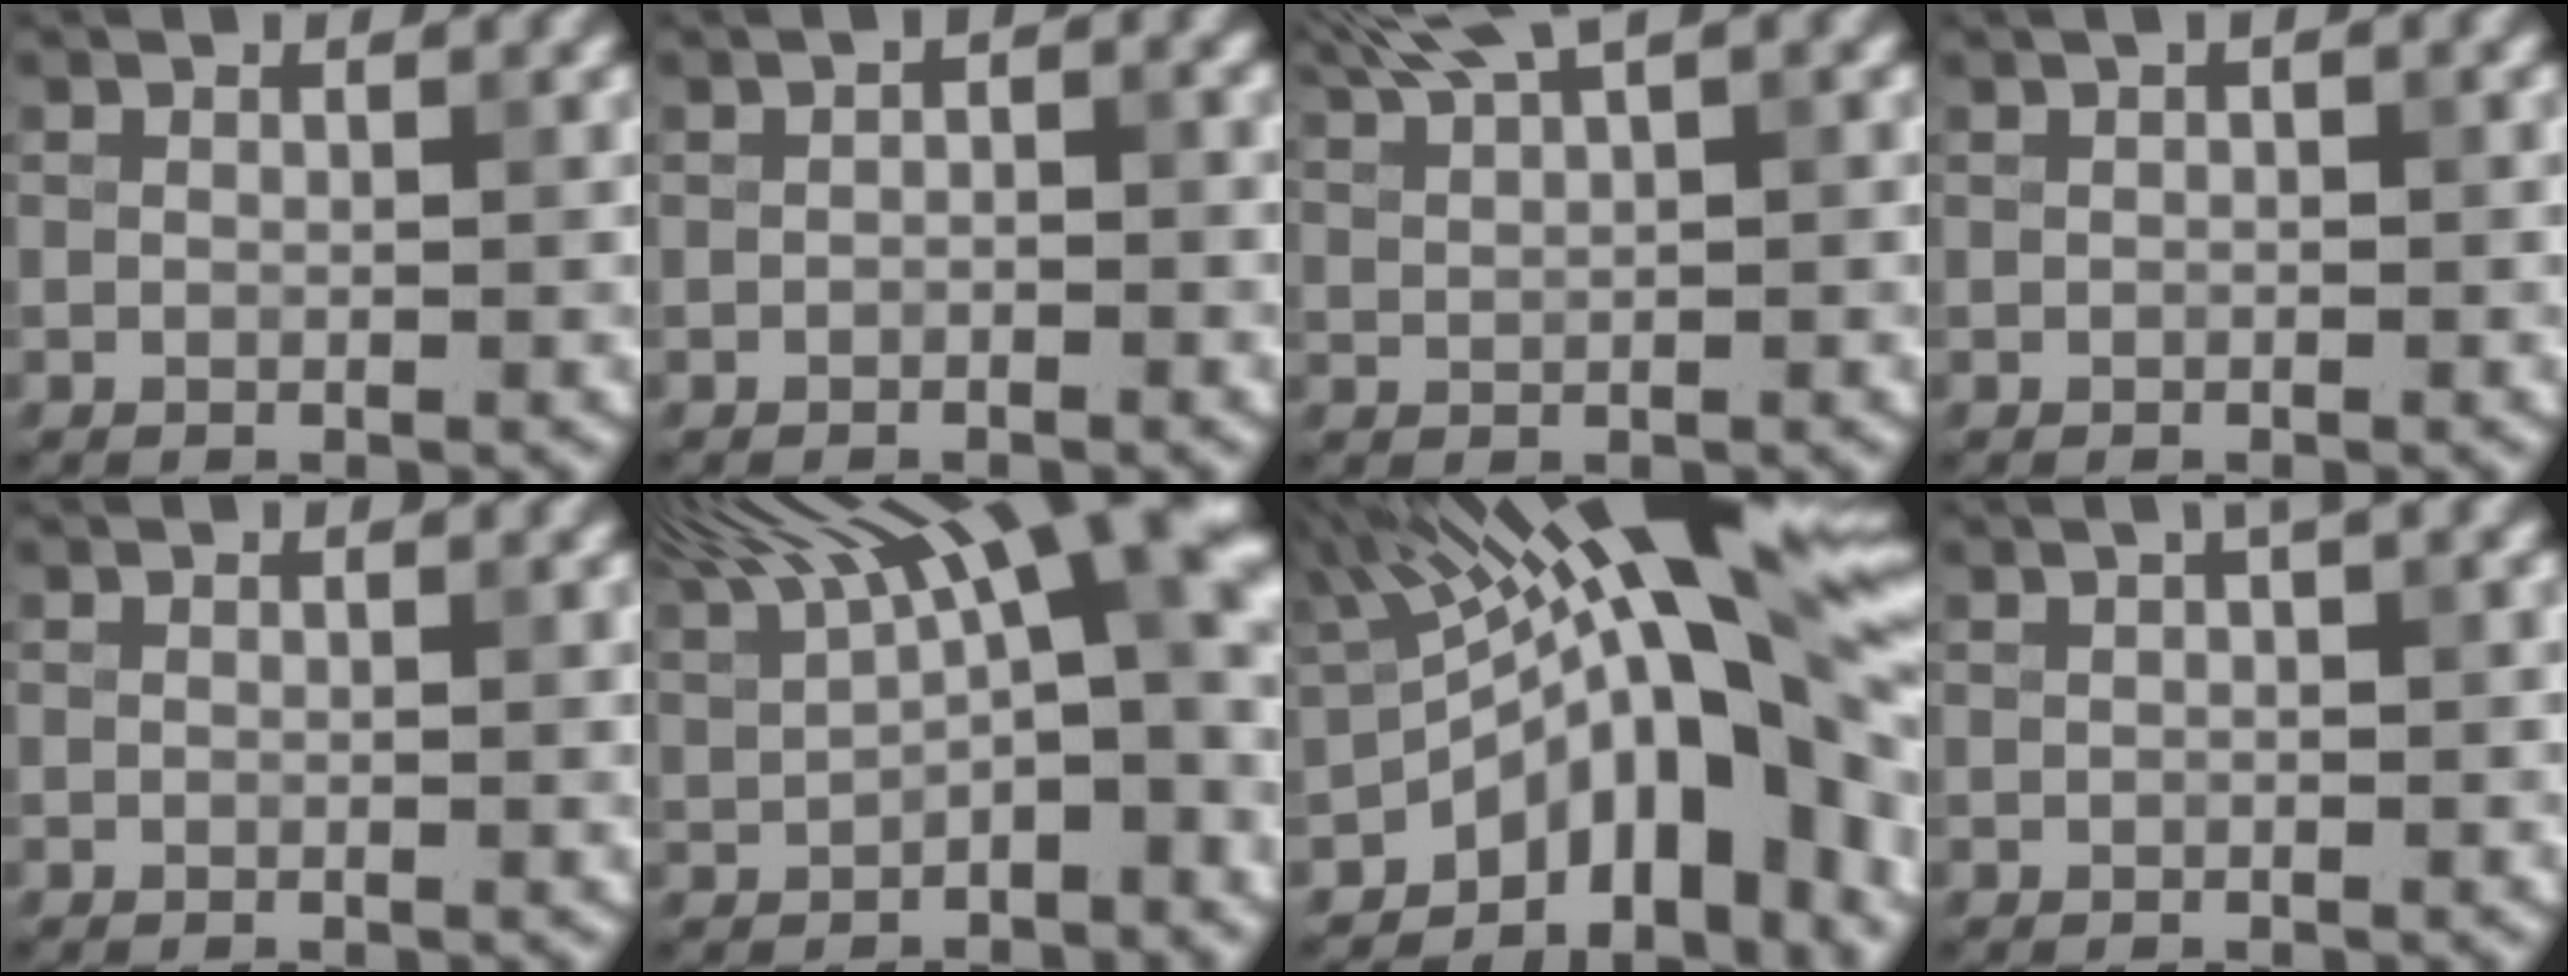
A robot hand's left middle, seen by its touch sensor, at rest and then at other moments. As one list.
[{"total": 1.2, "force": [-0.4, 0.8, 0.8], "torque": [-0.013, 0.002, -0.007]}, {"total": 5.2, "force": [3.9, 1.2, 3.3], "torque": [-0.061, 0.019, 0.056]}, {"total": 0.9, "force": [0.4, 0.4, 0.7], "torque": [-0.013, -0.001, 0.000]}, {"total": 1.0, "force": [0.0, 0.4, 0.9], "torque": [-0.008, 0.002, -0.002]}, {"total": 13.0, "force": [4.7, 5.0, 11.1], "torque": [-0.157, 0.020, 0.073]}, {"total": 14.4, "force": [-0.7, 5.8, 13.1], "torque": [-0.158, 0.027, -0.018]}, {"total": 1.9, "force": [0.8, 0.5, 1.6], "torque": [-0.019, 0.009, 0.004]}]